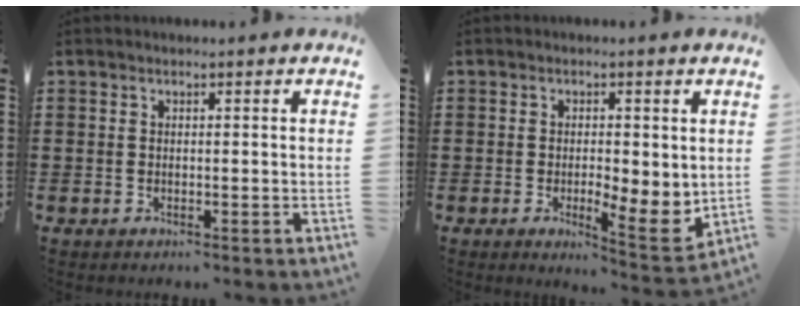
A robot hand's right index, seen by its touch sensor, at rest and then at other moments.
{"total": 4.2, "force": [0.0, 1.7, 3.8], "torque": [-0.064, -0.006, -0.002]}